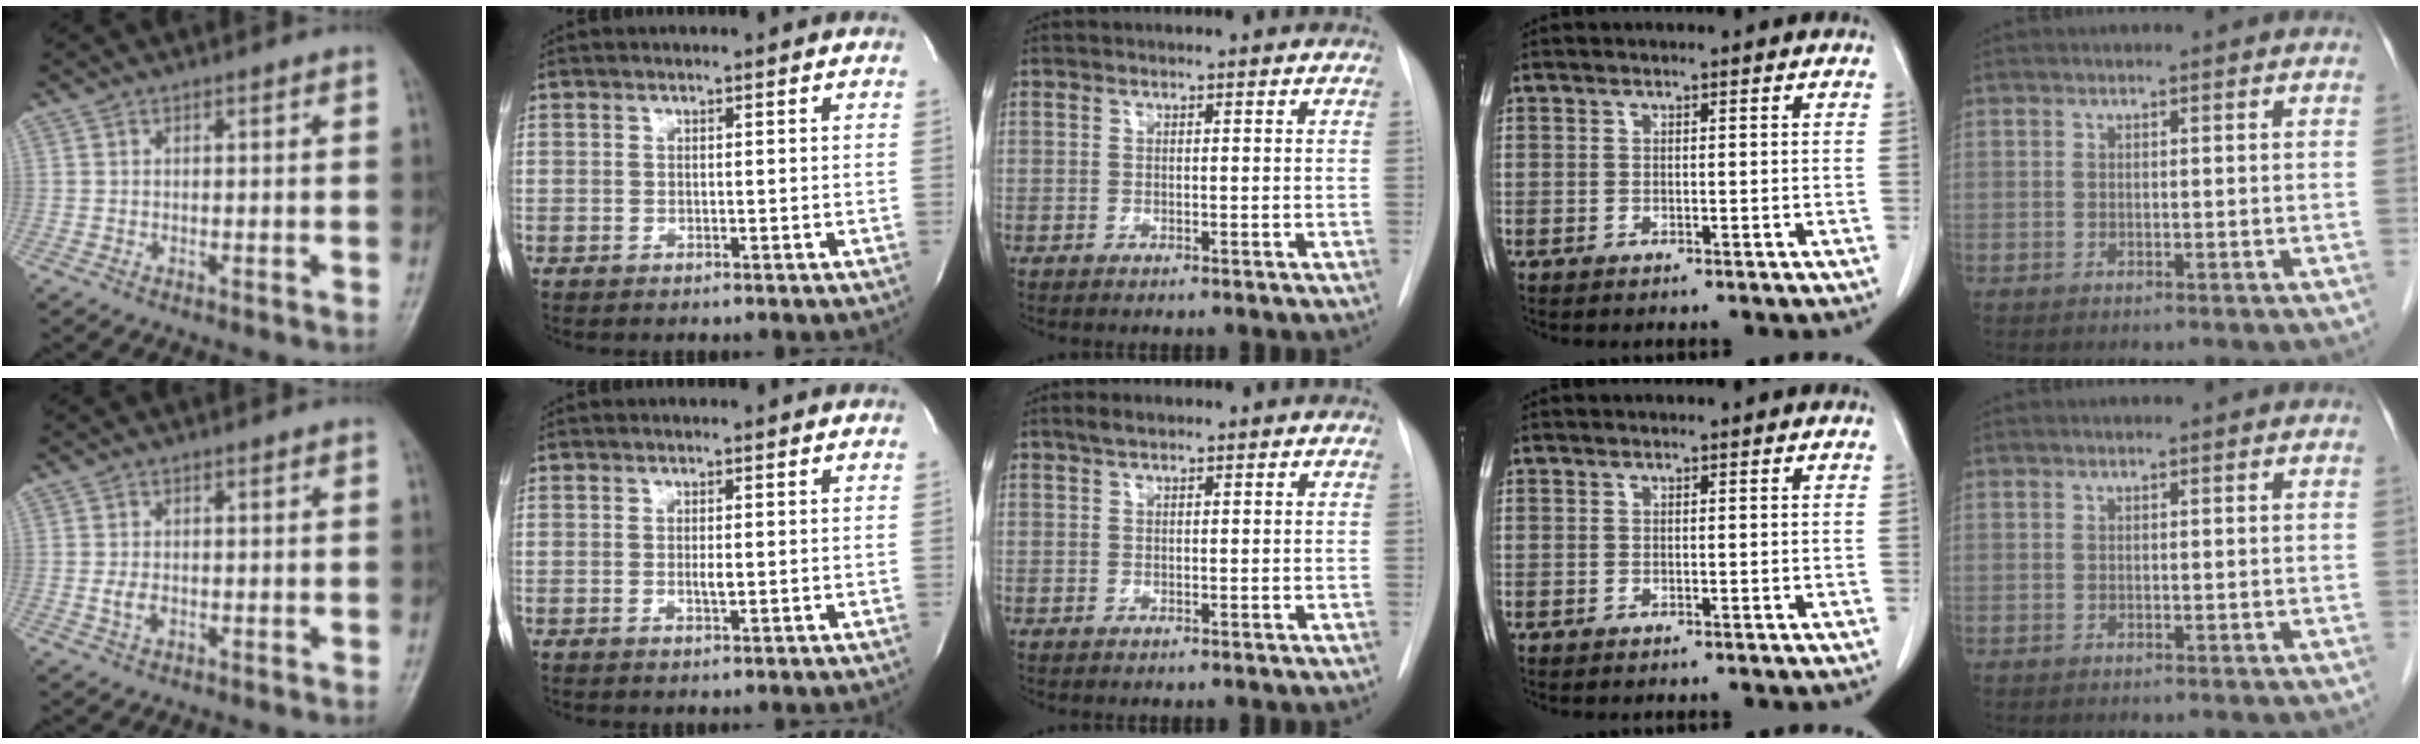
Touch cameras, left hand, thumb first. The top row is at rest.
{"thumb": {"total": 2.1, "force": [-0.1, 1.4, 1.6], "torque": [-0.029, -0.002, -0.002]}, "index": {"total": 1.2, "force": [0.1, 0.2, 1.2], "torque": [-0.024, -0.002, 0.003]}, "middle": {"total": 1.5, "force": [1.1, 0.4, 0.9], "torque": [-0.023, 0.009, 0.021]}}